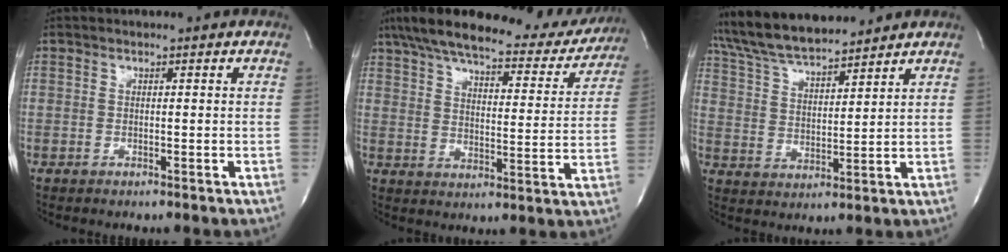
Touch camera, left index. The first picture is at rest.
{"total": 26.6, "force": [22.8, 6.5, 12.0], "torque": [-0.198, 0.002, 0.296]}
{"total": 11.8, "force": [10.9, 1.5, 4.2], "torque": [-0.086, 0.021, 0.206]}